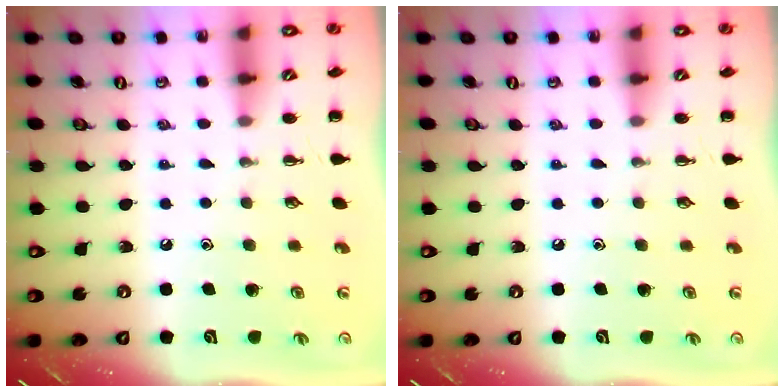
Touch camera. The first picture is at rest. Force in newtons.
{"total": 0.0}